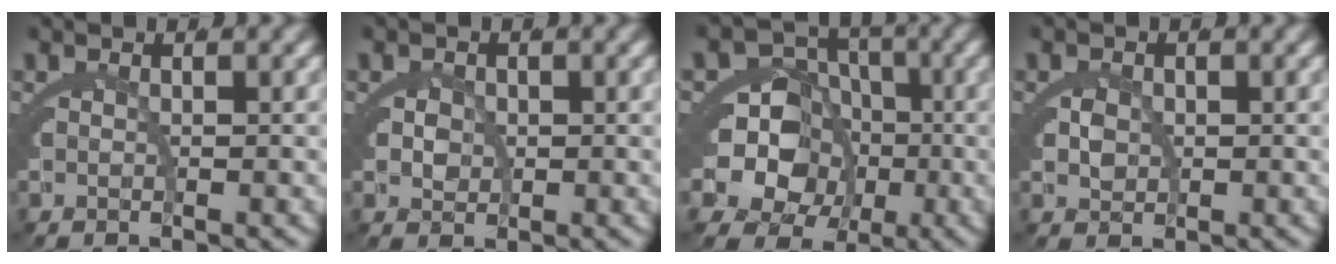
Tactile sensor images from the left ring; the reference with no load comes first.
{"total": 2.4, "force": [-0.2, 2.1, 1.2], "torque": [-0.030, -0.015, 0.003]}
{"total": 13.3, "force": [-2.5, 11.0, 7.0], "torque": [-0.140, -0.065, -0.031]}
{"total": 1.2, "force": [0.0, 0.8, 0.9], "torque": [-0.020, -0.012, 0.008]}